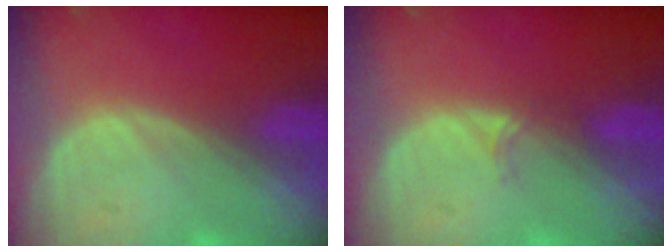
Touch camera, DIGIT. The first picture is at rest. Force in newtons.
{"total": 1.3, "press": 1.0, "slide": 0.9}